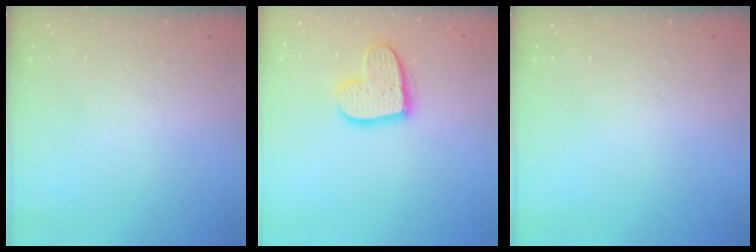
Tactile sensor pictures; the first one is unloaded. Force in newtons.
{"total": 13.1, "press": 13.1, "slide": 0.9}
{"total": 0.0}